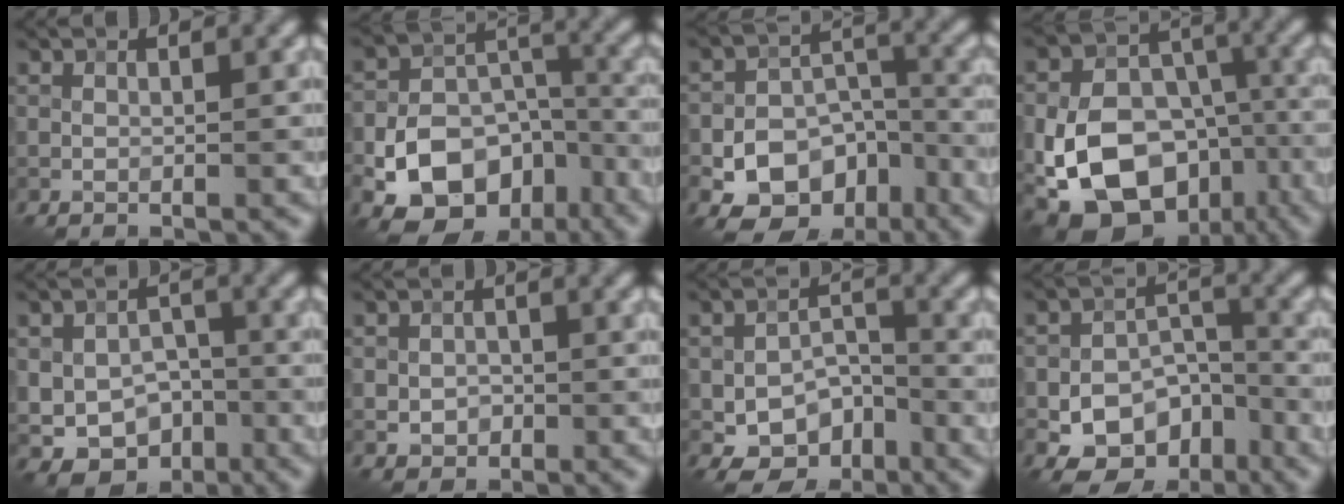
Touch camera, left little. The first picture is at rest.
{"total": 11.9, "force": [-6.2, 8.0, 6.2], "torque": [-0.100, 0.008, -0.104]}
{"total": 10.7, "force": [-6.3, 7.1, 4.9], "torque": [-0.060, -0.004, -0.108]}
{"total": 13.6, "force": [-5.1, 9.4, 8.4], "torque": [-0.144, -0.011, -0.086]}
{"total": 7.2, "force": [-3.1, 5.1, 4.1], "torque": [-0.069, -0.009, -0.049]}
{"total": 1.7, "force": [-0.6, 1.4, 0.7], "torque": [-0.010, -0.001, -0.013]}
{"total": 4.7, "force": [-2.2, 3.1, 2.8], "torque": [-0.045, -0.002, -0.038]}
{"total": 8.0, "force": [-4.5, 5.1, 4.0], "torque": [-0.054, 0.004, -0.073]}